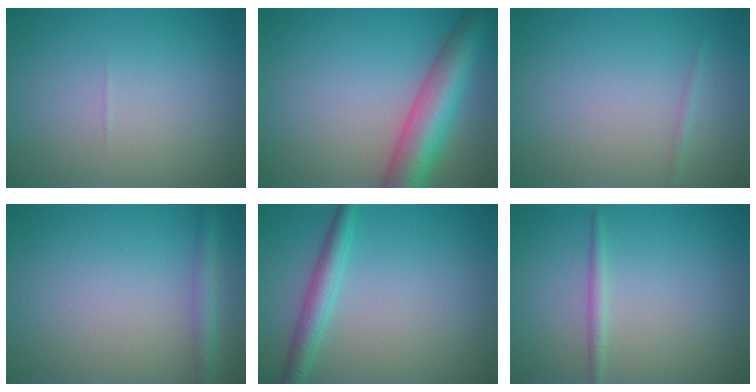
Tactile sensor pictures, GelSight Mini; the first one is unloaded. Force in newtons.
{"total": 7.5, "press": 7.5, "slide": 0.3}
{"total": 0.6, "press": 0.6, "slide": 0.0}
{"total": 2.3, "press": 2.3, "slide": 0.0}
{"total": 2.7, "press": 2.7, "slide": 0.1}
{"total": 1.1, "press": 1.1, "slide": 0.1}